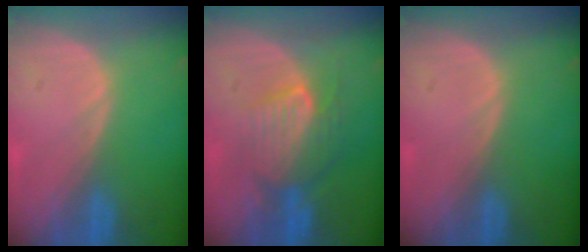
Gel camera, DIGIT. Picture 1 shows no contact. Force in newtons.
{"total": 7.7, "press": 7.7, "slide": 0.5}
{"total": 0.0}